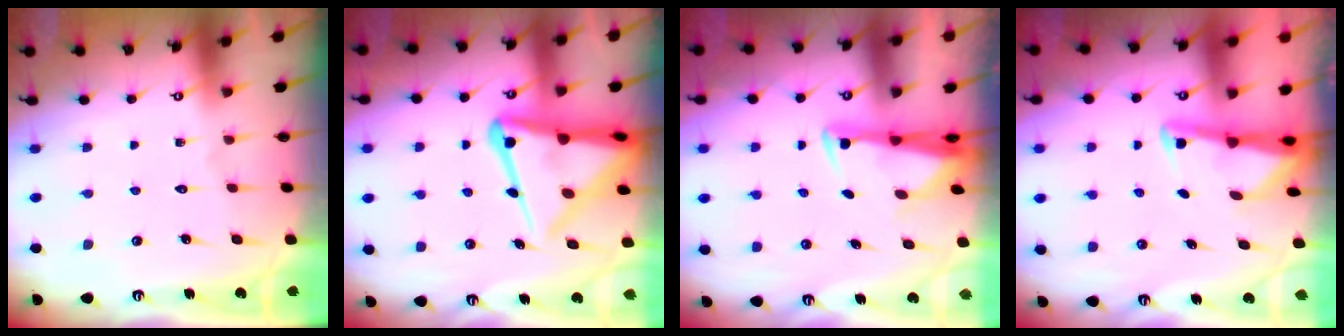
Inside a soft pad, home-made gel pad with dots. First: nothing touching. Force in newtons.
{"total": 14.9, "press": 14.8, "slide": 1.5}
{"total": 2.8, "press": 2.7, "slide": 0.9}
{"total": 3.0, "press": 3.0, "slide": 0.3}